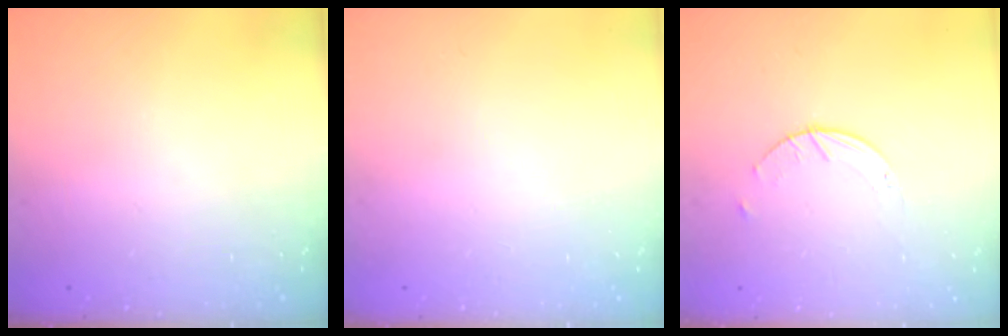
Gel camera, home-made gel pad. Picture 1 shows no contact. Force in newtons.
{"total": 0.0}
{"total": 2.0, "press": 2.0, "slide": 0.3}